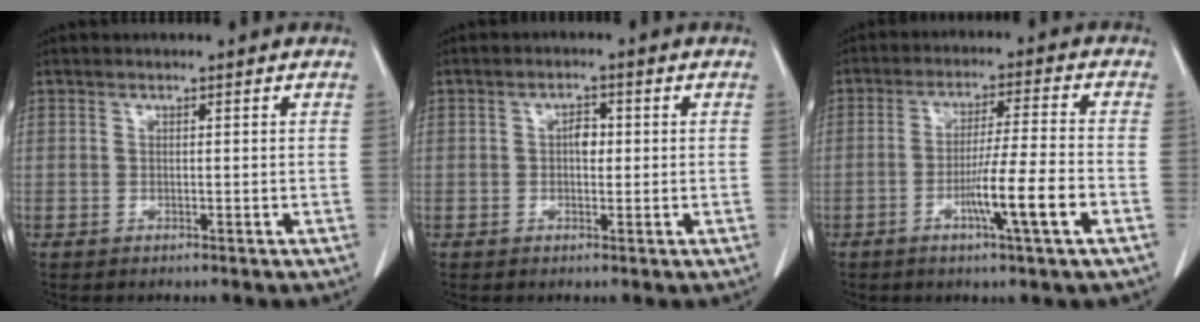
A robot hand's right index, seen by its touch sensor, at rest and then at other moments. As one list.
[{"total": 2.3, "force": [0.1, 1.3, 1.9], "torque": [-0.028, 0.006, -0.001]}, {"total": 9.0, "force": [-3.5, -0.8, 8.3], "torque": [-0.143, -0.011, -0.061]}]